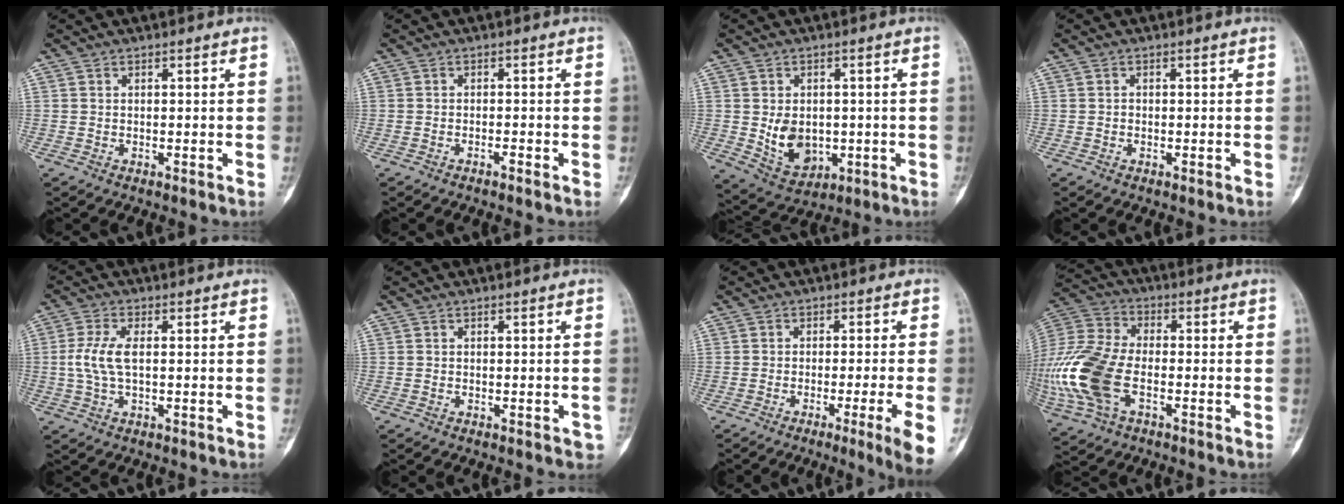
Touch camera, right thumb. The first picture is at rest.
{"total": 0.8, "force": [-0.6, 0.0, 0.5], "torque": [-0.009, 0.007, -0.011]}
{"total": 8.4, "force": [-0.5, 6.4, 5.5], "torque": [-0.065, -0.007, 0.012]}
{"total": 0.6, "force": [-0.1, 0.5, 0.2], "torque": [0.000, 0.002, -0.003]}
{"total": 5.9, "force": [0.2, 2.5, 5.4], "torque": [-0.134, 0.005, 0.000]}
{"total": 1.7, "force": [-0.7, 0.8, 1.3], "torque": [-0.006, 0.012, -0.005]}
{"total": 7.4, "force": [-3.2, -1.0, 6.5], "torque": [-0.094, -0.006, -0.051]}
{"total": 19.8, "force": [-4.6, 11.2, 15.7], "torque": [-0.371, 0.007, -0.085]}